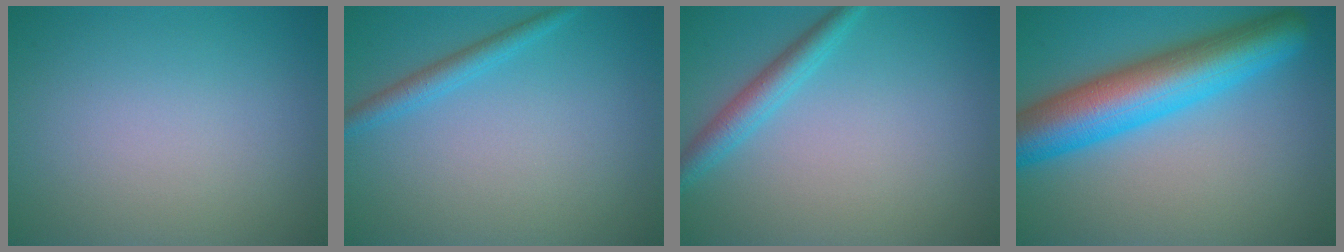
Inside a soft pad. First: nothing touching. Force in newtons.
{"total": 1.9, "press": 1.9, "slide": 0.2}
{"total": 2.6, "press": 2.6, "slide": 0.1}
{"total": 9.5, "press": 9.5, "slide": 0.2}